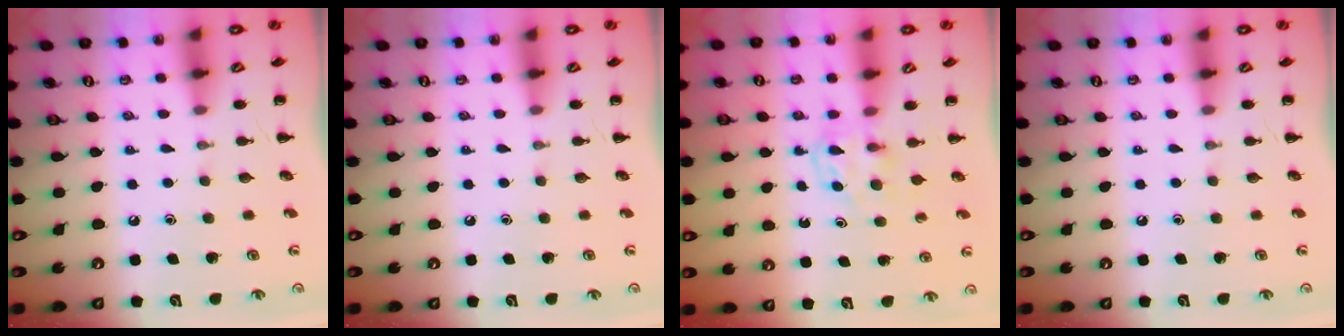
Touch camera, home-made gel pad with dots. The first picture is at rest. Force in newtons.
{"total": 0.0}
{"total": 4.0, "press": 3.8, "slide": 1.3}
{"total": 0.0}